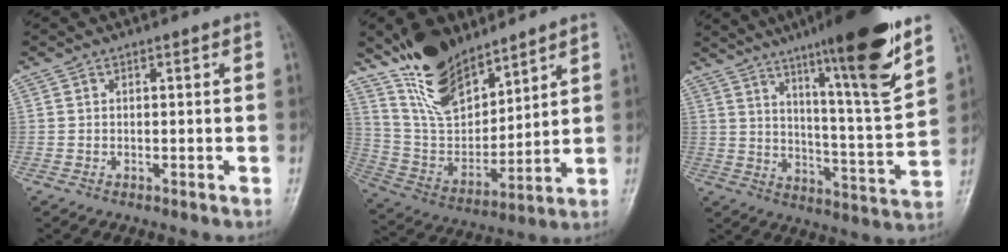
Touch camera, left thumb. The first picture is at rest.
{"total": 15.6, "force": [11.8, 6.9, 7.6], "torque": [-0.096, -0.070, 0.231]}
{"total": 19.8, "force": [12.5, 1.5, 15.2], "torque": [-0.208, -0.065, 0.194]}